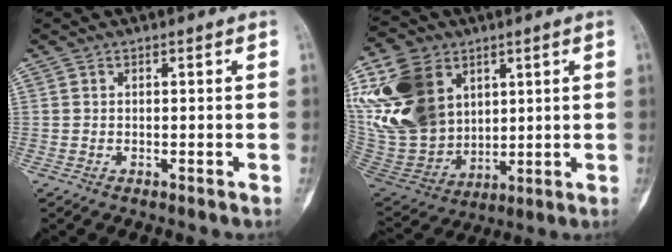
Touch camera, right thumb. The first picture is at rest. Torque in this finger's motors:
{"motor_torque": [-1.19, 3.06, 0.41, 0.28, 0.25]}